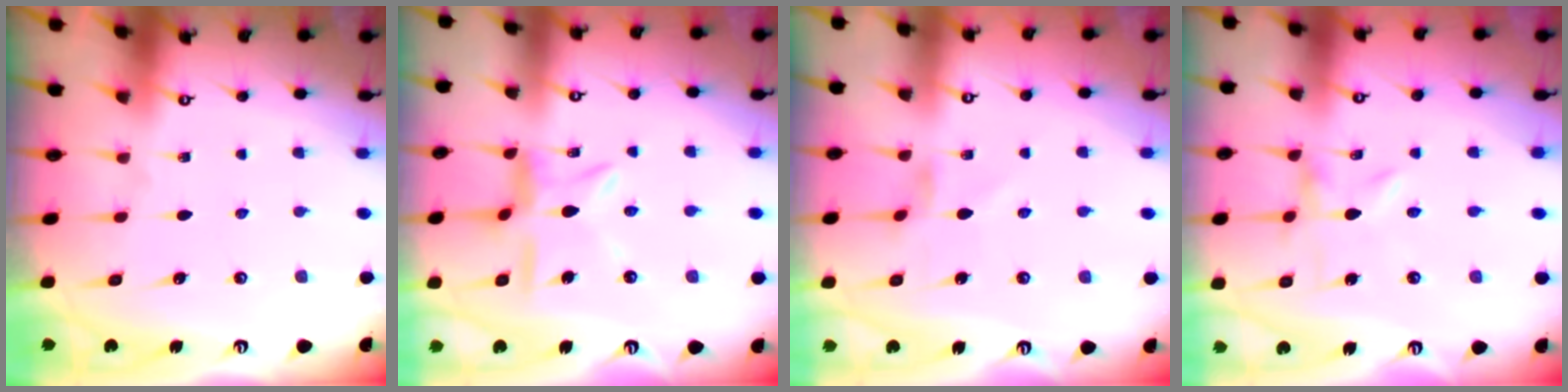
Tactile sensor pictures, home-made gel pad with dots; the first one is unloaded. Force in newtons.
{"total": 9.4, "press": 9.4, "slide": 0.9}
{"total": 1.2, "press": 1.2, "slide": 0.4}
{"total": 0.0}